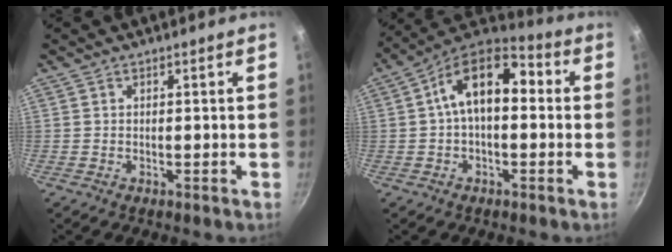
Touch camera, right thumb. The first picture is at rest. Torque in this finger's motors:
{"motor_torque": [0.52, 2.46, 1.13, -0.35, 0.14]}